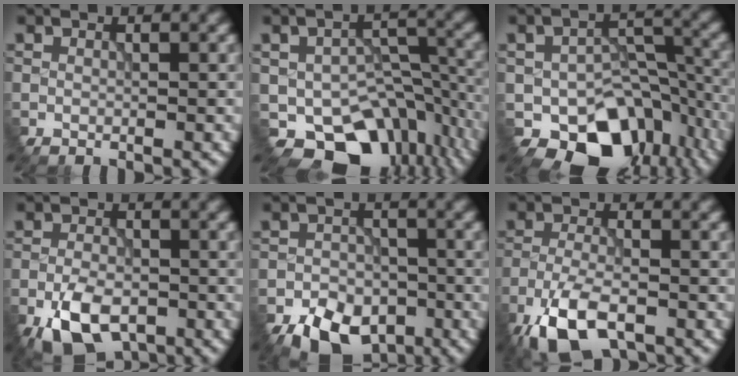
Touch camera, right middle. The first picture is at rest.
{"total": 8.9, "force": [-5.0, 5.9, 4.4], "torque": [-0.048, -0.030, -0.066]}
{"total": 9.6, "force": [-5.4, 6.1, 5.0], "torque": [-0.062, -0.031, -0.074]}
{"total": 6.5, "force": [-4.0, 3.2, 3.9], "torque": [-0.077, -0.013, -0.075]}
{"total": 6.7, "force": [-4.6, 3.8, 3.0], "torque": [-0.043, -0.016, -0.075]}
{"total": 6.5, "force": [-4.6, 2.4, 4.0], "torque": [-0.082, -0.011, -0.094]}